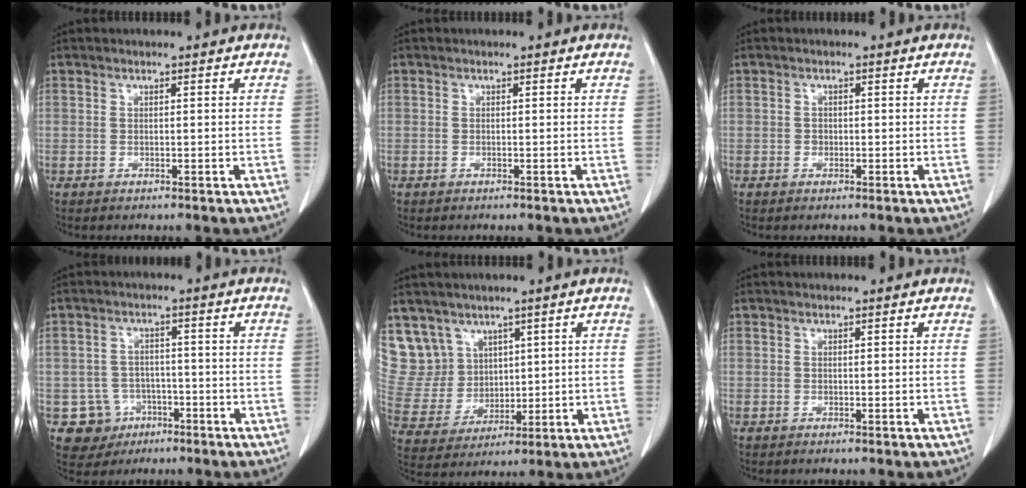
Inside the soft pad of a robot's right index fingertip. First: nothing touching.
{"total": 0.0}
{"total": 0.7, "force": [-0.1, 0.7, 0.2], "torque": [0.004, 0.006, -0.002]}
{"total": 6.0, "force": [-2.4, 5.5, 0.5], "torque": [-0.007, 0.012, -0.032]}
{"total": 11.1, "force": [6.9, 8.7, 1.1], "torque": [-0.038, 0.040, 0.164]}
{"total": 0.0}